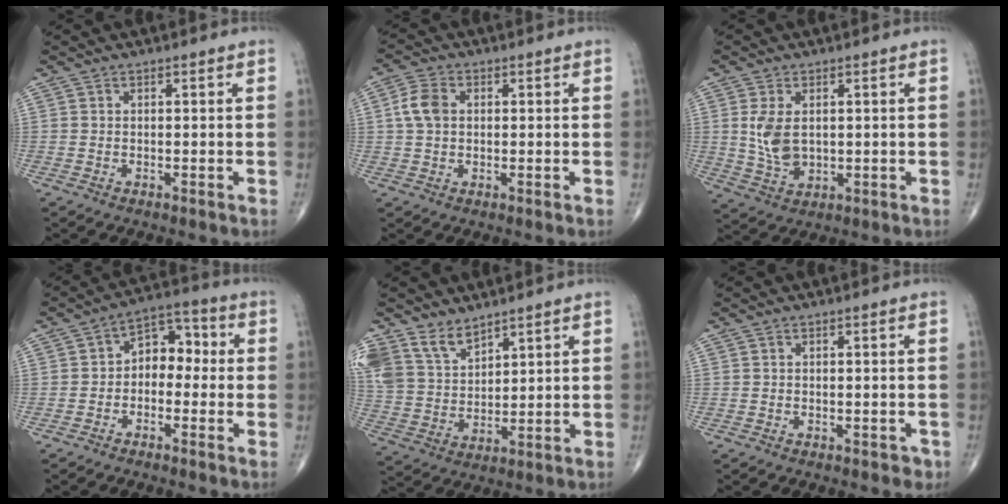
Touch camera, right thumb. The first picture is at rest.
{"total": 5.1, "force": [0.7, 3.6, 3.5], "torque": [-0.073, 0.009, 0.010]}
{"total": 7.0, "force": [1.0, 4.4, 5.3], "torque": [-0.098, -0.010, 0.030]}
{"total": 7.5, "force": [-0.8, 5.3, 5.2], "torque": [-0.044, 0.040, -0.033]}
{"total": 9.4, "force": [7.0, 5.2, 3.5], "torque": [-0.057, -0.033, 0.154]}
{"total": 1.2, "force": [-0.7, 0.7, 0.5], "torque": [-0.001, 0.004, -0.008]}